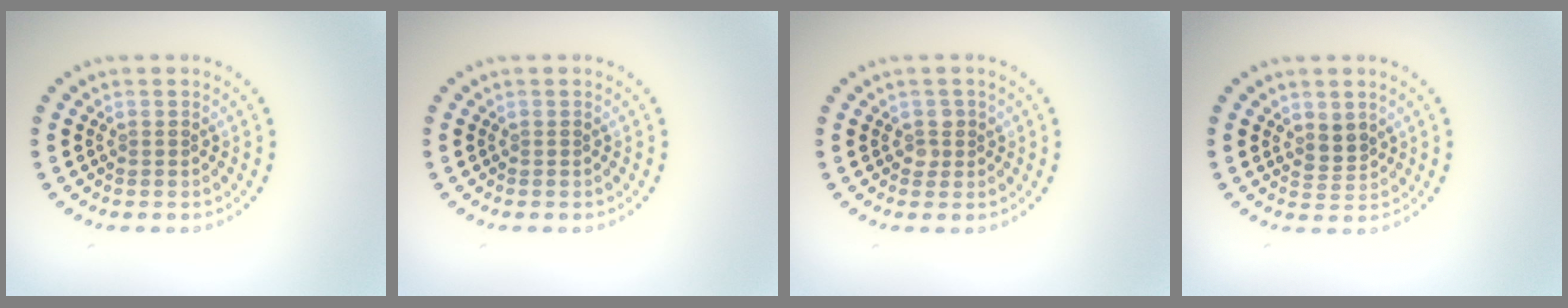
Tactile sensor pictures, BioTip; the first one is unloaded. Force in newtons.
{"total": 0.0}
{"total": 1.2, "press": 1.1, "slide": 0.4}
{"total": 1.9, "press": 1.6, "slide": 1.1}